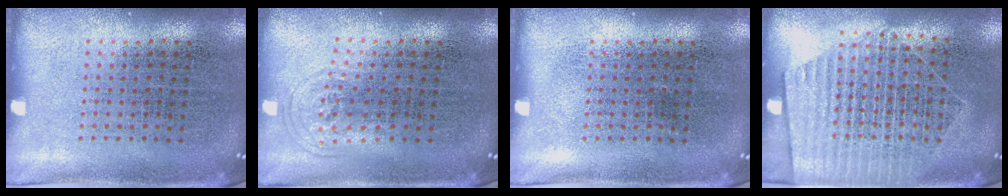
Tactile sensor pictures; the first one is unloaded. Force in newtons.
{"total": 1.0, "press": 0.6, "slide": 0.7}
{"total": 0.0}
{"total": 1.6, "press": 1.4, "slide": 0.8}